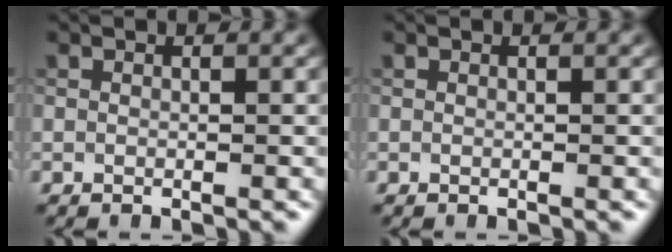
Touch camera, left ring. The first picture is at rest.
{"total": 0.0}